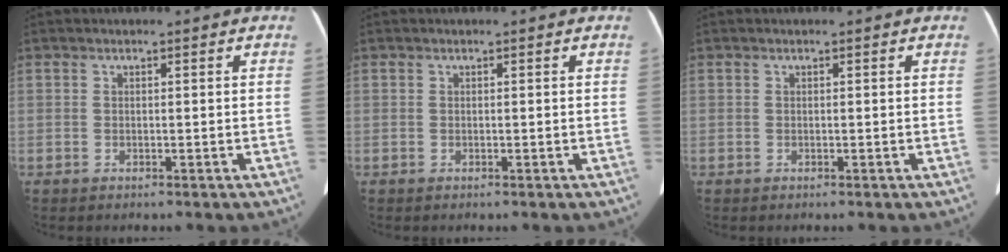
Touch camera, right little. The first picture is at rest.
{"total": 0.0}
{"total": 0.0}